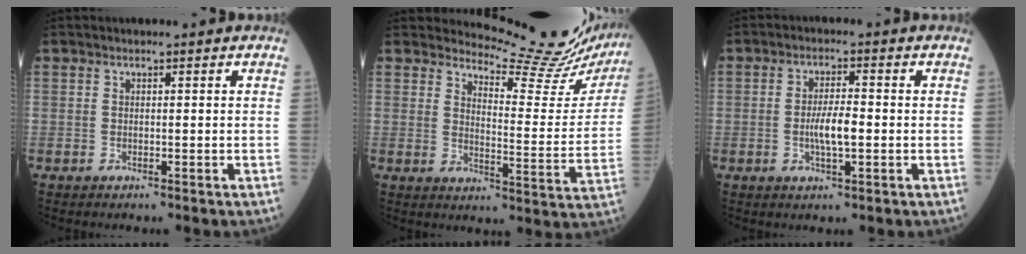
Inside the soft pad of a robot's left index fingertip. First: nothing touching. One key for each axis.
{"total": 15.0, "fx": 14.9, "fy": 1.1, "fz": 1.2, "tx": -0.007, "ty": -0.104, "tz": 0.161}
{"total": 4.7, "fx": -1.3, "fy": 1.1, "fz": 4.4, "tx": -0.087, "ty": -0.003, "tz": -0.026}